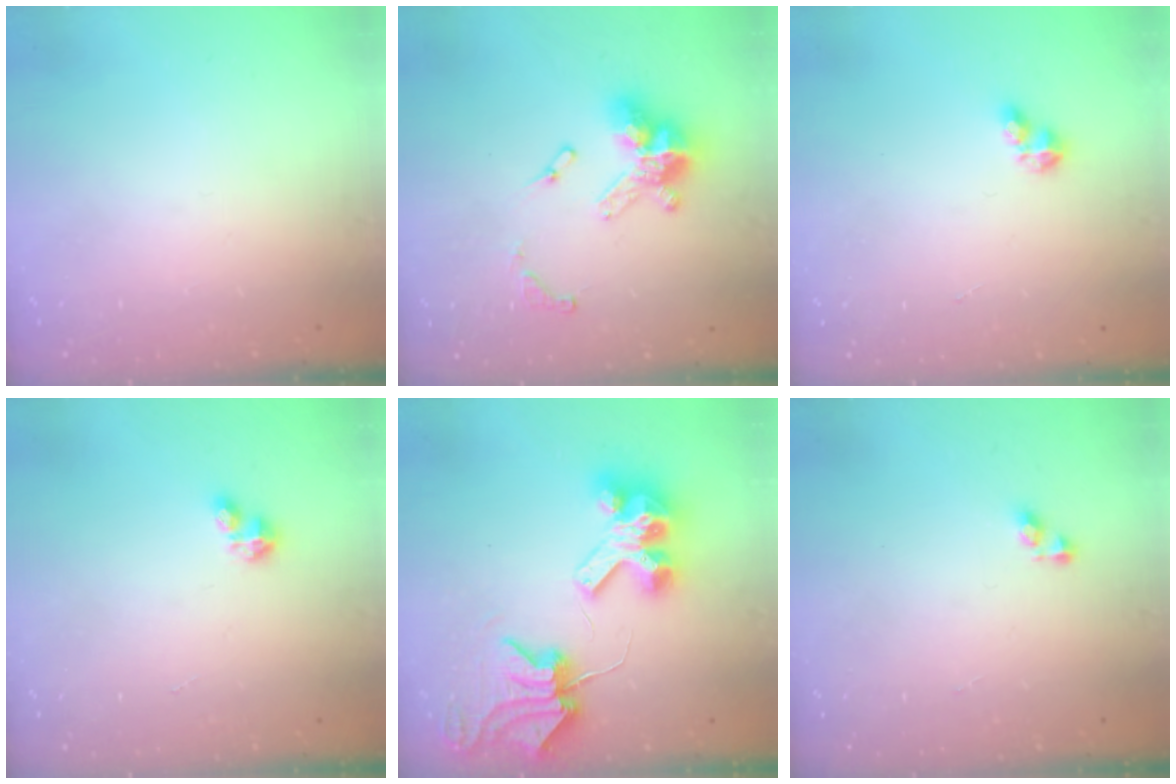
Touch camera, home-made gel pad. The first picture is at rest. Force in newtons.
{"total": 14.0, "press": 14.0, "slide": 1.6}
{"total": 4.2, "press": 4.2, "slide": 0.5}
{"total": 2.9, "press": 2.9, "slide": 0.4}
{"total": 9.8, "press": 9.7, "slide": 1.4}
{"total": 3.8, "press": 3.7, "slide": 0.6}